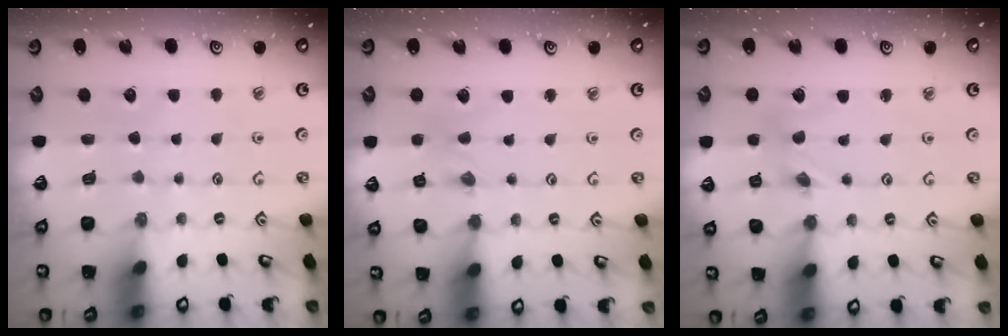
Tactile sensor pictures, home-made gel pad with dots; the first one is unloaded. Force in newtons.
{"total": 0.0}
{"total": 1.3, "press": 1.3, "slide": 0.3}